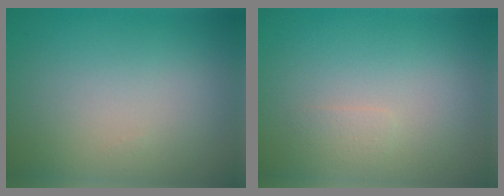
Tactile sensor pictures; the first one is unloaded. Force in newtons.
{"total": 0.7, "press": 0.7, "slide": 0.1}